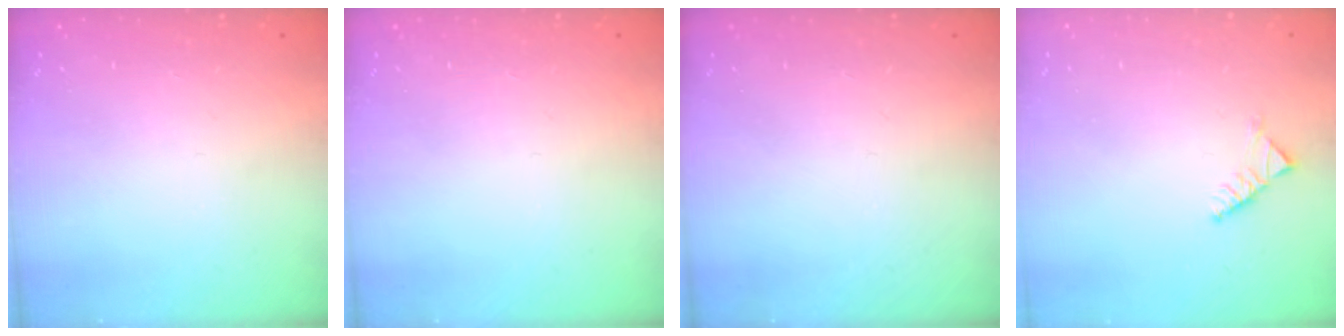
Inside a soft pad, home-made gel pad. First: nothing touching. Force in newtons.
{"total": 0.0}
{"total": 0.0}
{"total": 2.6, "press": 2.5, "slide": 0.8}